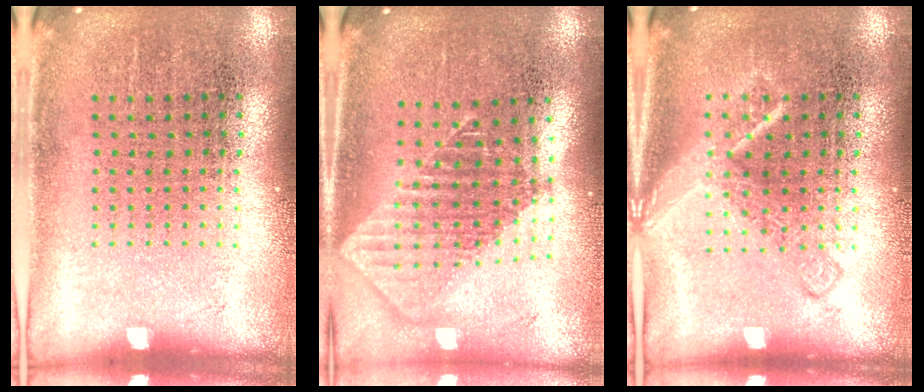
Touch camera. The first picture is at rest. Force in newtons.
{"total": 1.9, "press": 1.5, "slide": 1.2}
{"total": 2.2, "press": 2.2, "slide": 0.3}